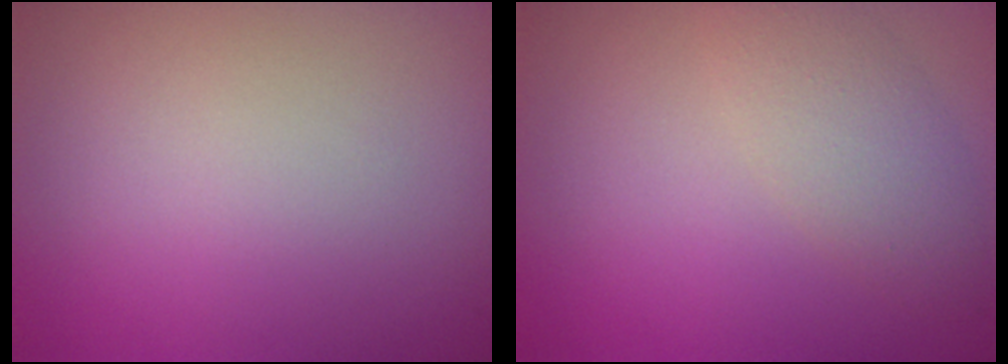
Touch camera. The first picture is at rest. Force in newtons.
{"total": 2.9, "press": 2.9, "slide": 0.1}